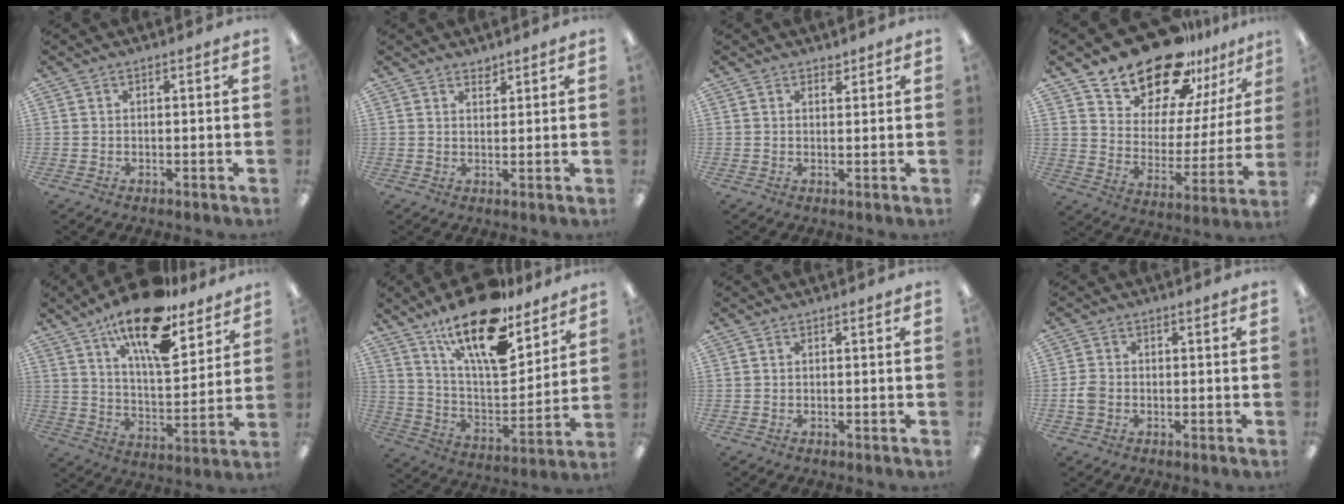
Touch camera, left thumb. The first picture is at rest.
{"total": 2.0, "force": [1.9, 0.6, 0.2], "torque": [0.003, -0.011, 0.035]}
{"total": 1.6, "force": [1.4, 0.7, 0.4], "torque": [0.000, -0.004, 0.025]}
{"total": 19.8, "force": [17.1, 7.9, 6.0], "torque": [-0.111, -0.135, 0.305]}
{"total": 19.0, "force": [13.6, 6.6, 11.6], "torque": [-0.193, -0.077, 0.225]}
{"total": 21.0, "force": [14.5, 7.9, 12.9], "torque": [-0.224, -0.087, 0.250]}
{"total": 0.0}
{"total": 3.1, "force": [-0.9, 2.4, 1.7], "torque": [-0.028, 0.007, -0.015]}